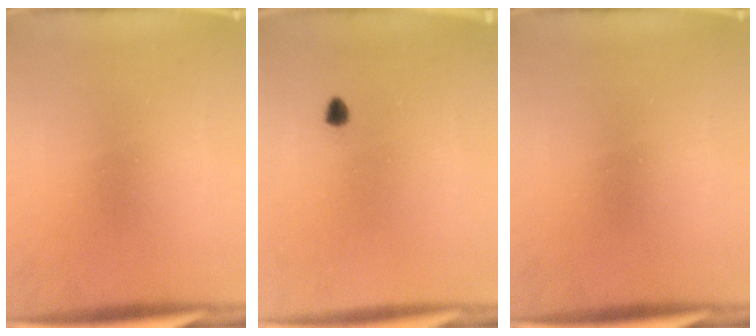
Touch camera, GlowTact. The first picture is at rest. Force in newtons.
{"total": 0.9}
{"total": 0.0}